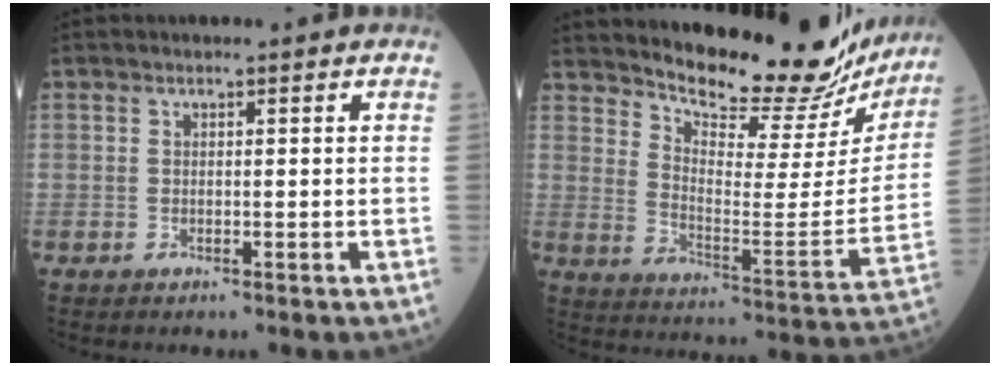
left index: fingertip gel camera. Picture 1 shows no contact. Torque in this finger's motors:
{"motor_torque": [0.23, -0.40, 0.52, 0.09]}